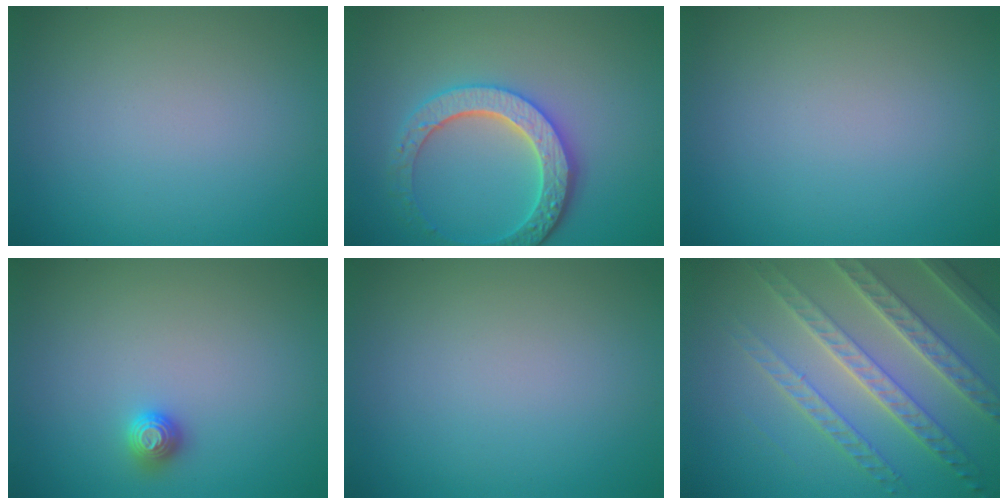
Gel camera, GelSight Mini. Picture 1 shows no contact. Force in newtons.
{"total": 4.9, "press": 4.2, "slide": 2.4}
{"total": 0.0}
{"total": 1.1, "press": 1.1, "slide": 0.2}
{"total": 0.0}
{"total": 6.1, "press": 5.0, "slide": 3.5}